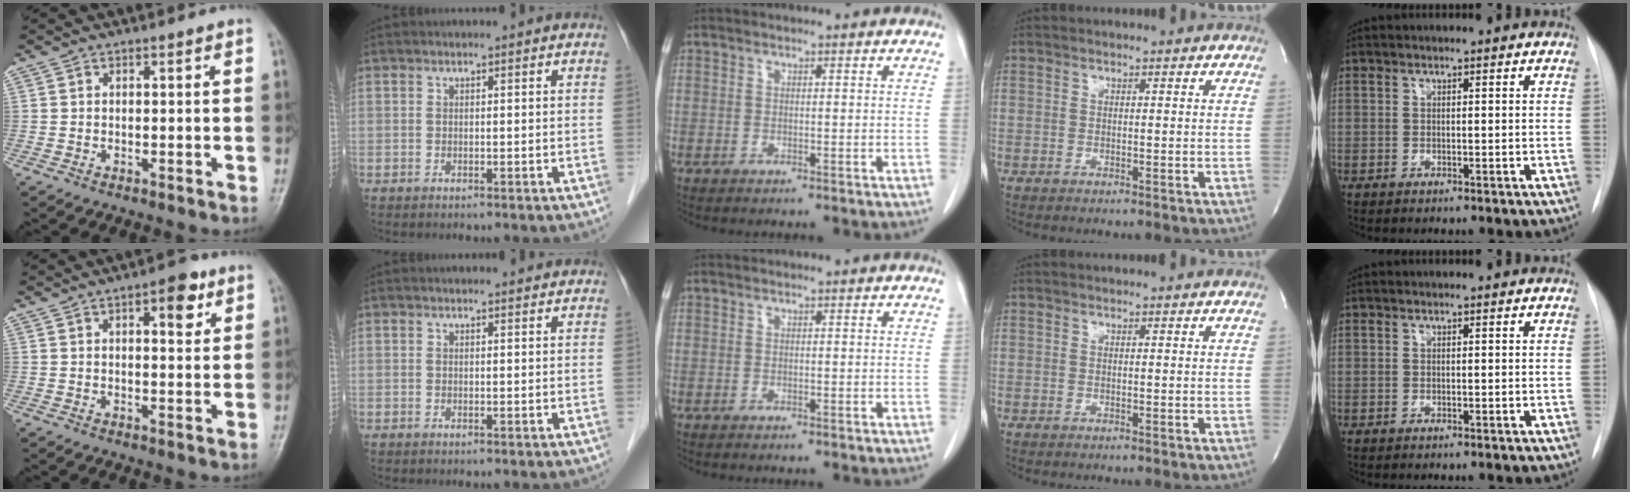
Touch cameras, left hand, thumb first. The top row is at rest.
{"thumb": {"total": 6.1, "force": [2.8, 2.5, 4.7], "torque": [-0.047, -0.009, 0.034]}, "index": {"total": 1.3, "force": [1.3, 0.1, 0.1], "torque": [-0.011, -0.002, 0.016]}}